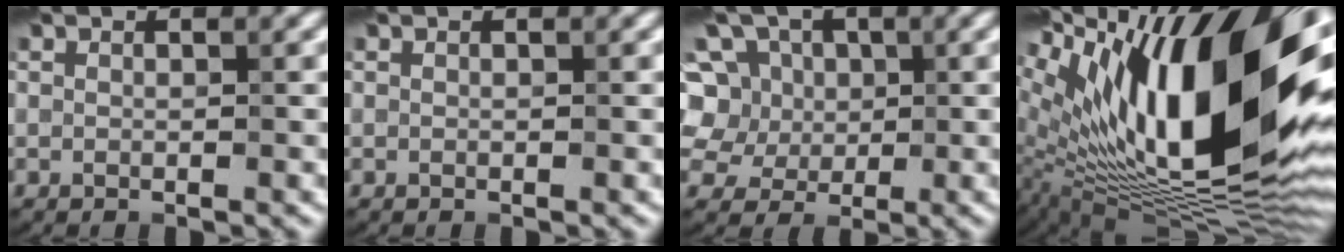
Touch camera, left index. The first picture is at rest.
{"total": 0.0}
{"total": 6.9, "force": [2.7, 5.7, 2.9], "torque": [-0.047, 0.015, 0.035]}
{"total": 19.7, "force": [5.4, 7.0, 17.6], "torque": [-0.280, 0.024, 0.088]}